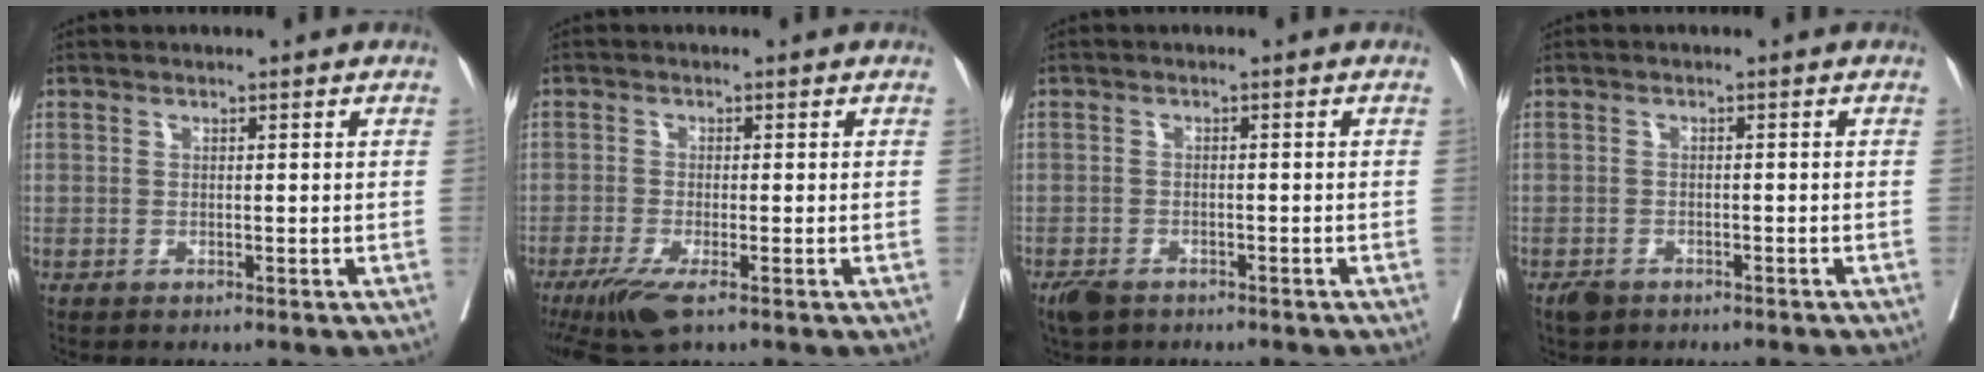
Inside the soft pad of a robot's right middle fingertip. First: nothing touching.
{"total": 5.1, "force": [-3.2, 0.8, 4.0], "torque": [-0.072, -0.015, -0.056]}
{"total": 4.5, "force": [-3.4, 2.2, 1.9], "torque": [-0.035, -0.006, -0.050]}
{"total": 3.0, "force": [-2.4, 1.5, 0.9], "torque": [-0.017, -0.001, -0.033]}